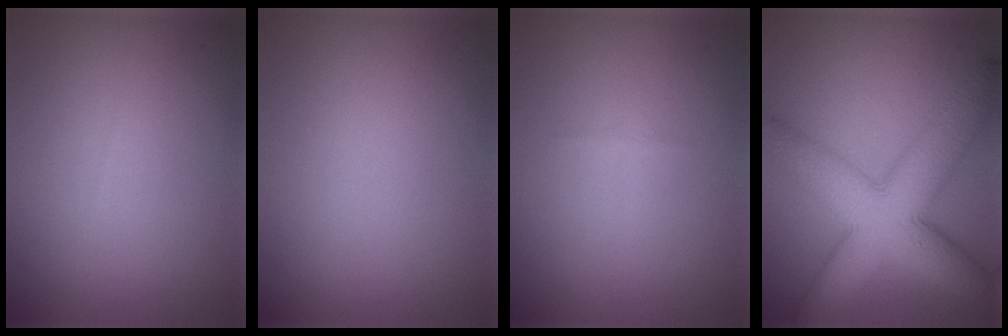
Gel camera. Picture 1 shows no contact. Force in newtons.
{"total": 0.0}
{"total": 0.6, "press": 0.6, "slide": 0.1}
{"total": 10.8, "press": 10.8, "slide": 0.2}